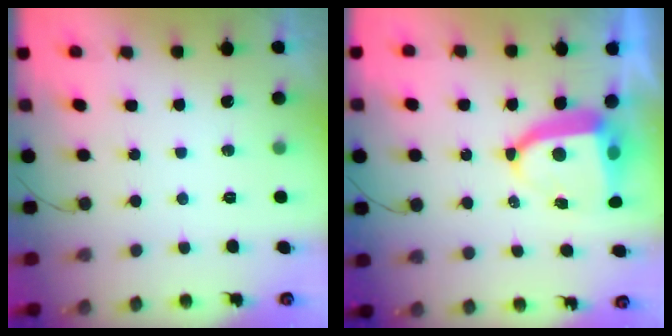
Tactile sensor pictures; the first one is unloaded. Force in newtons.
{"total": 8.0, "press": 8.0, "slide": 0.9}